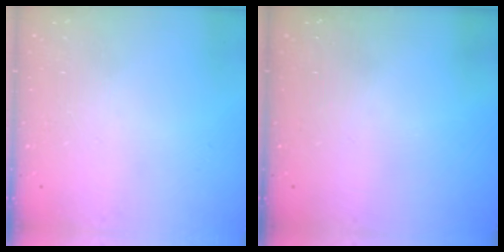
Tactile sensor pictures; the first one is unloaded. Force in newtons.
{"total": 0.0}